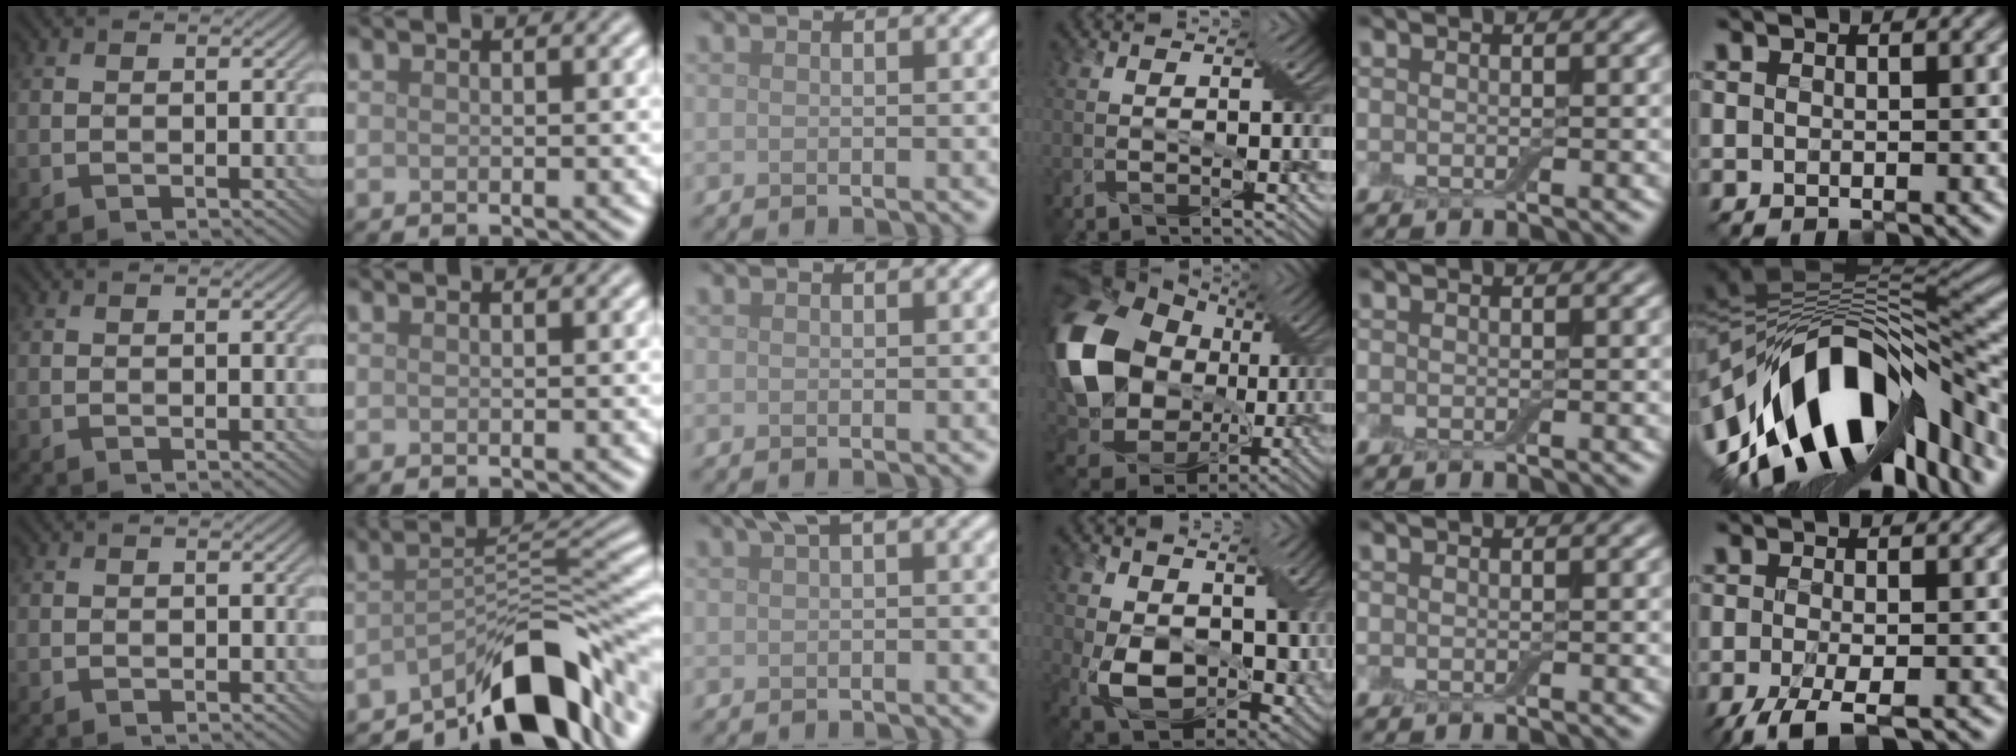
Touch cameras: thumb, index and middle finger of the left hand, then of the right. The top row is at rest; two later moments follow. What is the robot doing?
{"motion": "cut", "object": "aluminum foil"}